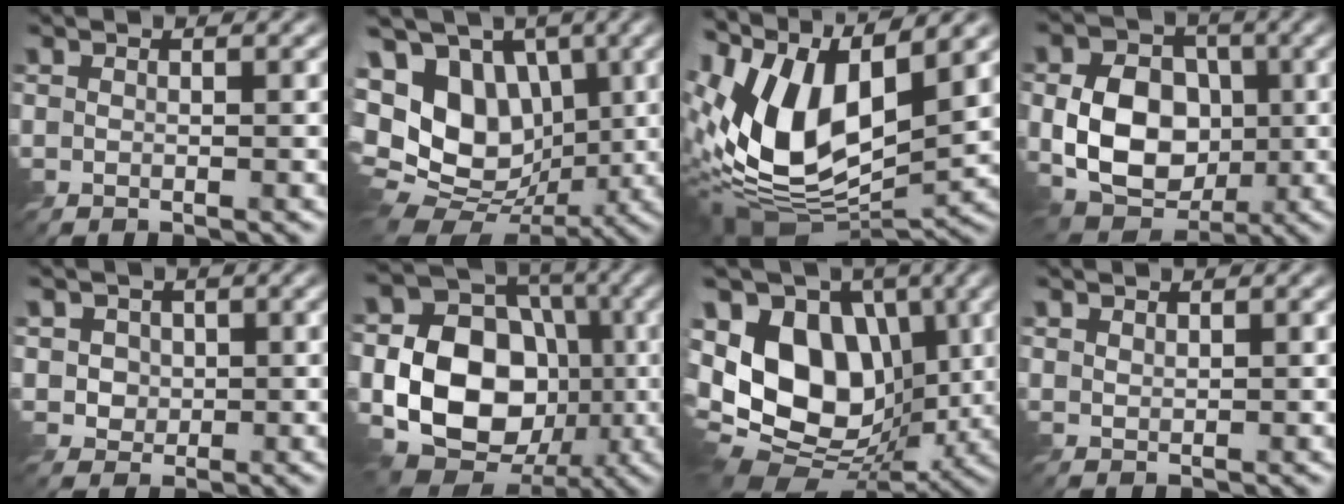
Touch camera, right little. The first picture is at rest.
{"total": 14.5, "force": [1.0, 10.9, 9.5], "torque": [-0.195, 0.013, 0.010]}
{"total": 14.3, "force": [2.0, 7.6, 12.0], "torque": [-0.254, 0.009, 0.022]}
{"total": 8.8, "force": [-0.8, 6.6, 5.7], "torque": [-0.103, -0.003, -0.023]}
{"total": 2.7, "force": [0.4, 2.5, 0.9], "torque": [-0.035, -0.002, 0.020]}
{"total": 14.5, "force": [-2.2, 11.5, 8.5], "torque": [-0.143, -0.003, -0.056]}
{"total": 13.3, "force": [-0.4, 8.9, 9.8], "torque": [-0.194, -0.001, -0.026]}
{"total": 1.0, "force": [0.9, 0.3, 0.2], "torque": [-0.004, 0.003, 0.019]}